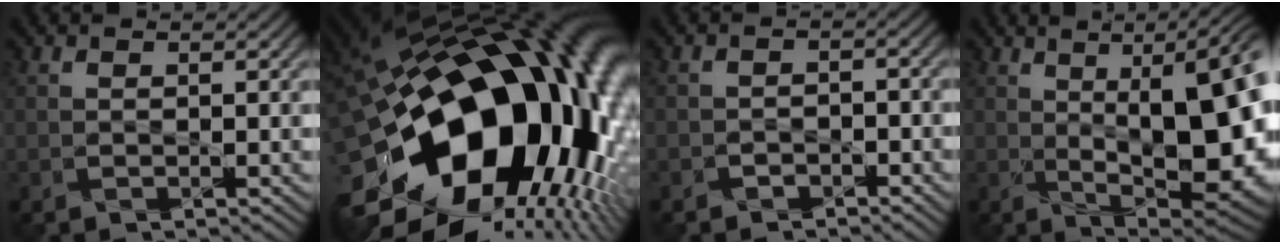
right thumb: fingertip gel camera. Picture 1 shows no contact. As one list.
[{"total": 23.4, "force": [-4.4, 15.2, 17.2], "torque": [-0.304, -0.076, -0.066]}, {"total": 1.9, "force": [-1.4, 1.2, 0.3], "torque": [0.000, 0.002, -0.027]}, {"total": 17.3, "force": [1.2, 6.6, 16.0], "torque": [-0.213, 0.015, 0.029]}]